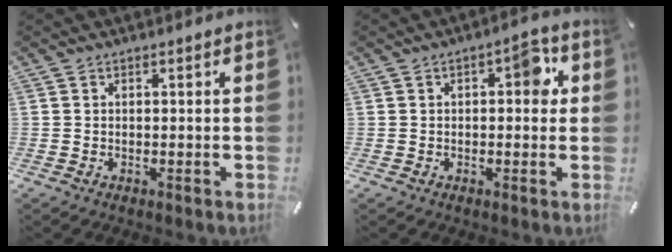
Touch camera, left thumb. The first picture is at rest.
{"total": 6.6, "force": [1.1, 3.2, 5.7], "torque": [-0.062, 0.000, 0.008]}